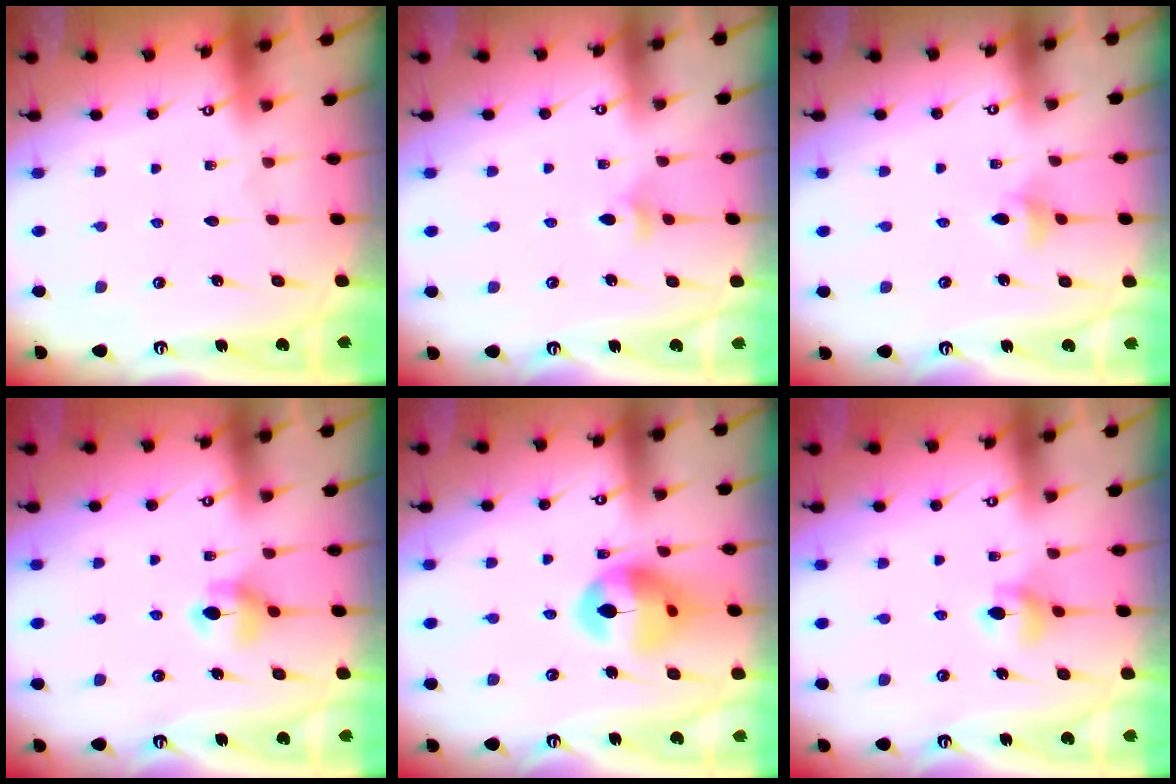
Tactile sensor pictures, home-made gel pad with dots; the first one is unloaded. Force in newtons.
{"total": 3.6, "press": 3.5, "slide": 0.9}
{"total": 4.3, "press": 4.2, "slide": 0.9}
{"total": 5.7, "press": 5.7, "slide": 0.8}
{"total": 13.8, "press": 13.7, "slide": 1.6}
{"total": 5.7, "press": 5.7, "slide": 0.6}